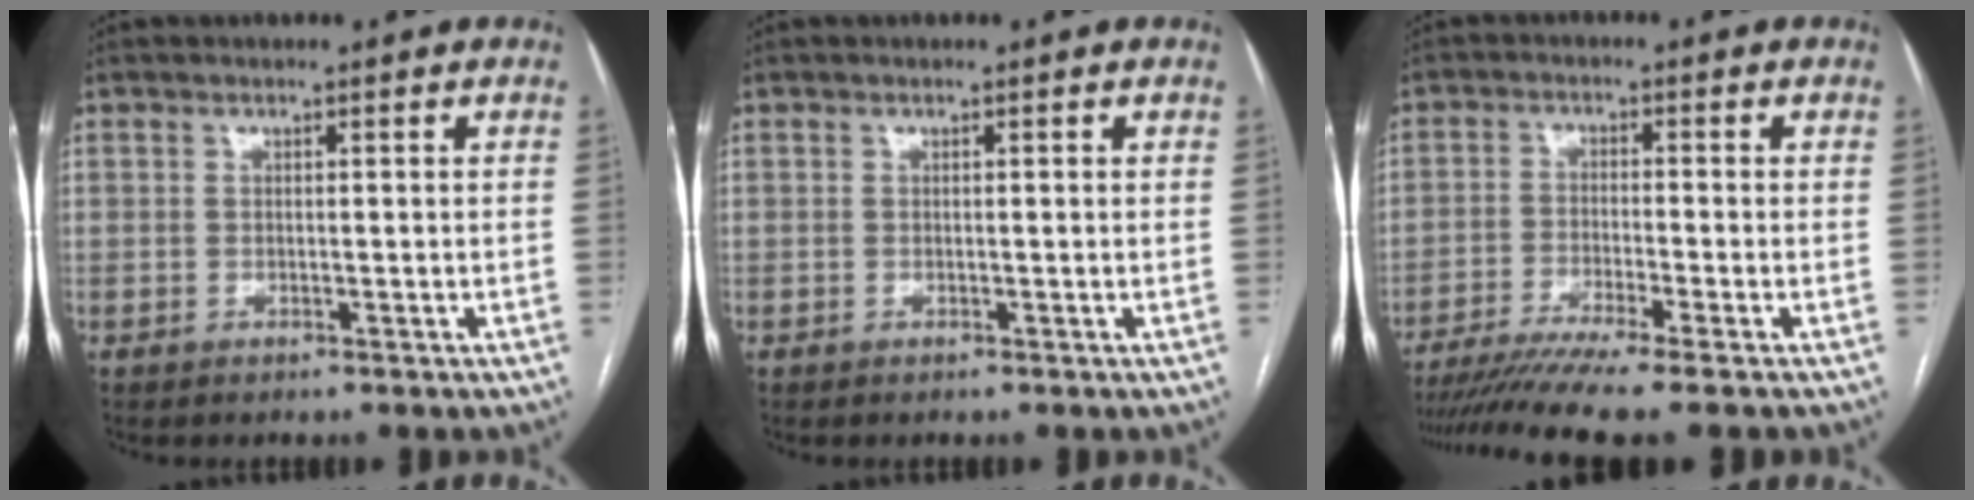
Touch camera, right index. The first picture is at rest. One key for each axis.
{"total": 0.0}
{"total": 10.0, "fx": -8.3, "fy": -1.6, "fz": 5.5, "tx": -0.073, "ty": -0.026, "tz": -0.132}